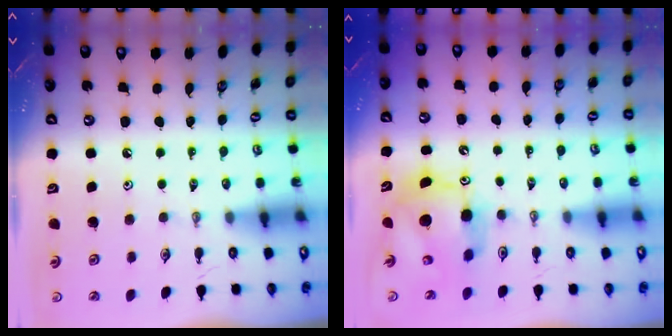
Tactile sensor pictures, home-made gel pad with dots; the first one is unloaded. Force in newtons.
{"total": 11.6, "press": 11.5, "slide": 1.1}